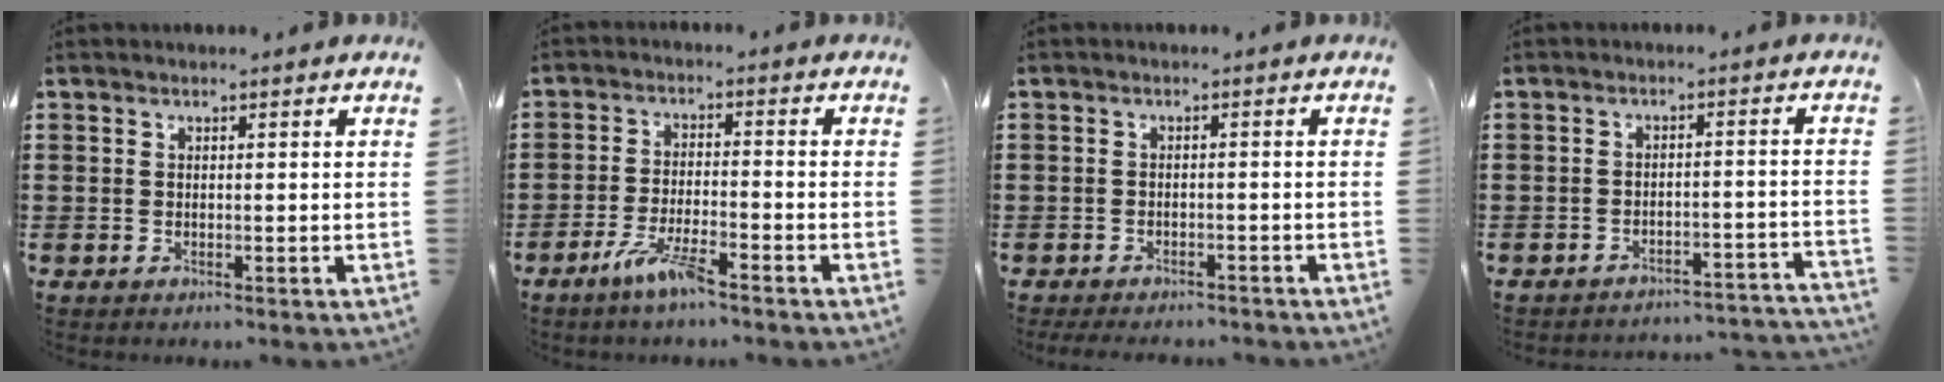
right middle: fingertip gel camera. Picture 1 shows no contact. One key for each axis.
{"total": 5.5, "fx": -3.8, "fy": 0.6, "fz": 4.0, "tx": -0.083, "ty": -0.008, "tz": -0.068}
{"total": 1.6, "fx": -1.6, "fy": 0.1, "fz": 0.1, "tx": -0.006, "ty": 0.000, "tz": -0.033}
{"total": 2.9, "fx": -2.9, "fy": 0.0, "fz": 0.5, "tx": -0.013, "ty": 0.003, "tz": -0.061}